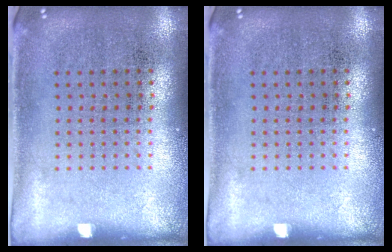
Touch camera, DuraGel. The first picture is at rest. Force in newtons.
{"total": 0.0}